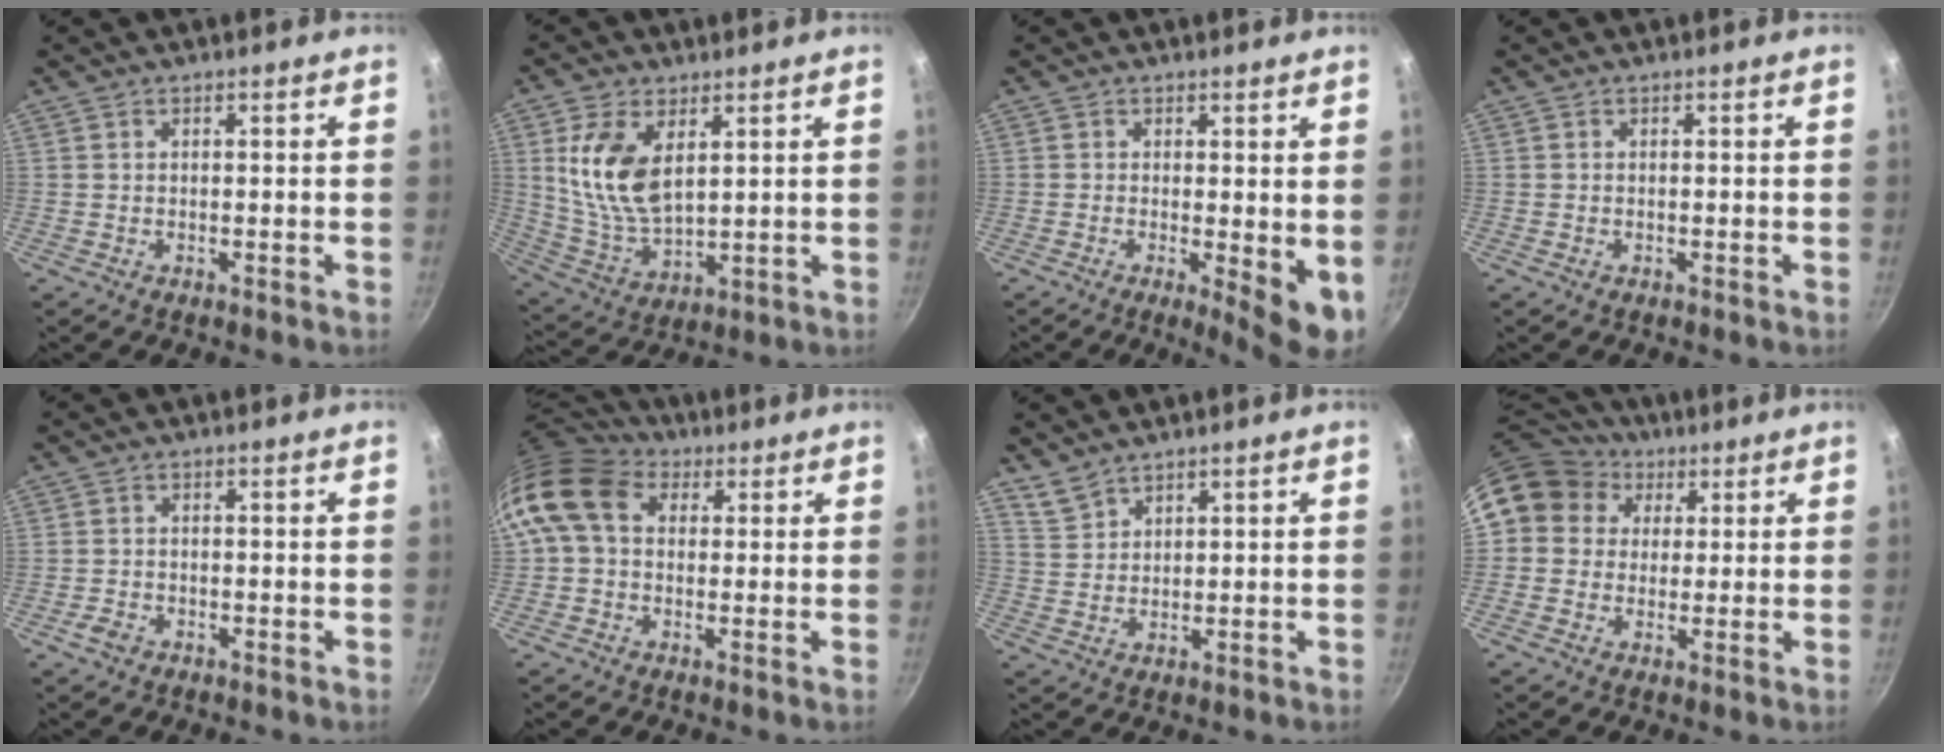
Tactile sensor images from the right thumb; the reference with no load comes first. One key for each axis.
{"total": 12.7, "fx": 3.7, "fy": 7.2, "fz": 9.8, "tx": -0.187, "ty": -0.024, "tz": 0.084}
{"total": 6.8, "fx": -0.6, "fy": 2.1, "fz": 6.5, "tx": -0.081, "ty": -0.013, "tz": -0.004}
{"total": 0.0}
{"total": 2.2, "fx": -1.3, "fy": 1.5, "fz": 1.0, "tx": -0.021, "ty": 0.012, "tz": -0.023}
{"total": 12.3, "fx": 2.7, "fy": 9.4, "fz": 7.5, "tx": -0.134, "ty": 0.022, "tz": 0.029}
{"total": 3.5, "fx": 3.1, "fy": 1.5, "fz": 0.6, "tx": -0.011, "ty": -0.004, "tz": 0.072}
{"total": 12.8, "fx": 4.5, "fy": 11.1, "fz": 4.7, "tx": -0.073, "ty": 0.020, "tz": 0.064}